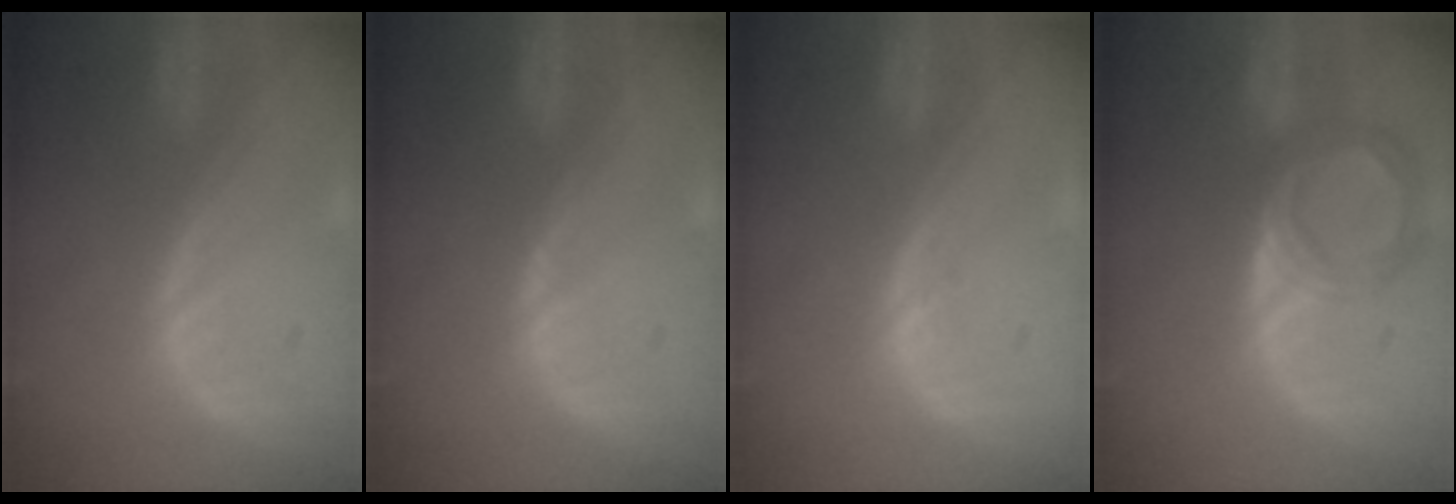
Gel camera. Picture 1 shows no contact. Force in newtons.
{"total": 0.5, "press": 0.5, "slide": 0.1}
{"total": 0.7, "press": 0.6, "slide": 0.3}
{"total": 6.7, "press": 6.1, "slide": 2.7}